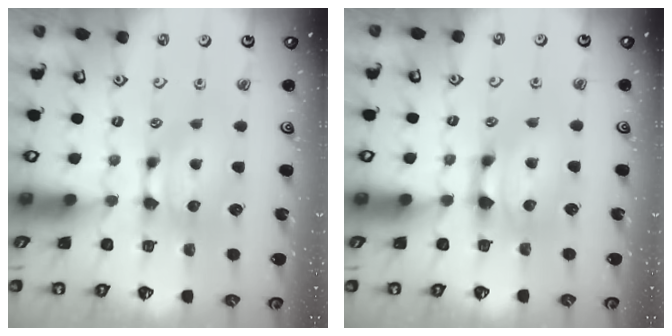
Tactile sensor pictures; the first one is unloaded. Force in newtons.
{"total": 1.9, "press": 1.3, "slide": 1.4}